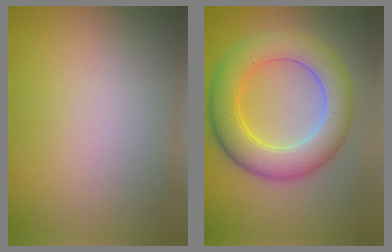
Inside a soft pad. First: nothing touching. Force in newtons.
{"total": 7.2, "press": 7.2, "slide": 0.3}